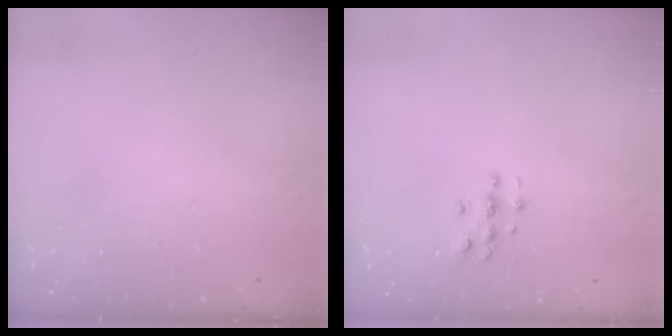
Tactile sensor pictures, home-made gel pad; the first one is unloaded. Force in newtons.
{"total": 2.8, "press": 2.8, "slide": 0.3}